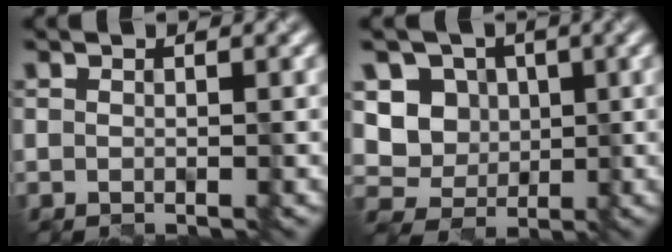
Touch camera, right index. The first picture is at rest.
{"total": 6.0, "force": [0.9, 5.4, 2.5], "torque": [-0.044, 0.008, 0.000]}